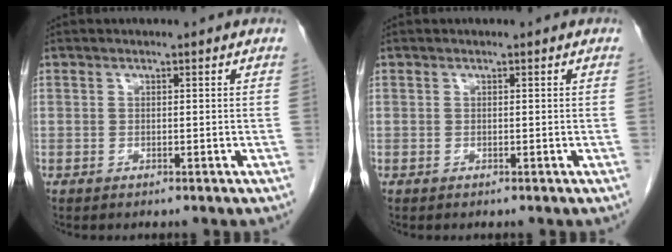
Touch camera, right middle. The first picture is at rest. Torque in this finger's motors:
{"motor_torque": [0.07, 0.05, -0.01, 0.00]}